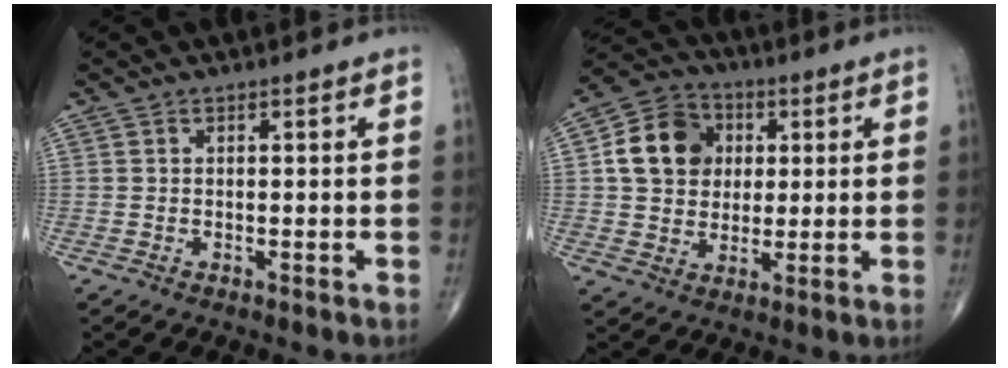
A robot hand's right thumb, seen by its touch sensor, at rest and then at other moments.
{"total": 12.2, "force": [2.3, 10.2, 6.4], "torque": [-0.090, 0.006, 0.032]}